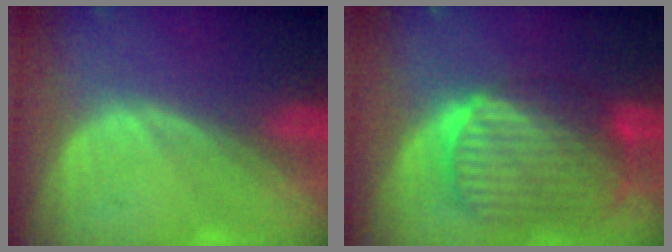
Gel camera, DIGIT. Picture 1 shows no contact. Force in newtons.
{"total": 10.6, "press": 9.1, "slide": 5.4}